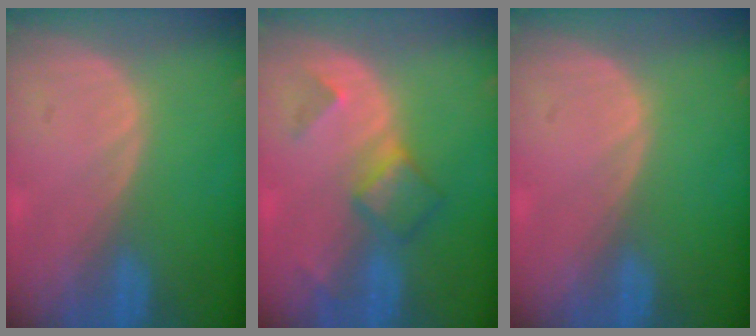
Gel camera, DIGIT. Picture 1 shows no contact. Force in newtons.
{"total": 4.7, "press": 4.7, "slide": 0.1}
{"total": 0.0}